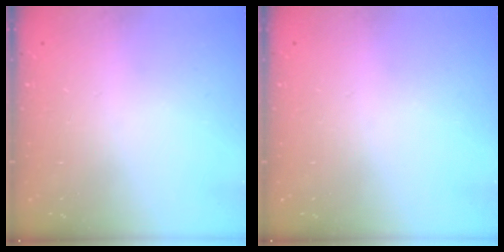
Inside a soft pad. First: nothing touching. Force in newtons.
{"total": 0.0}